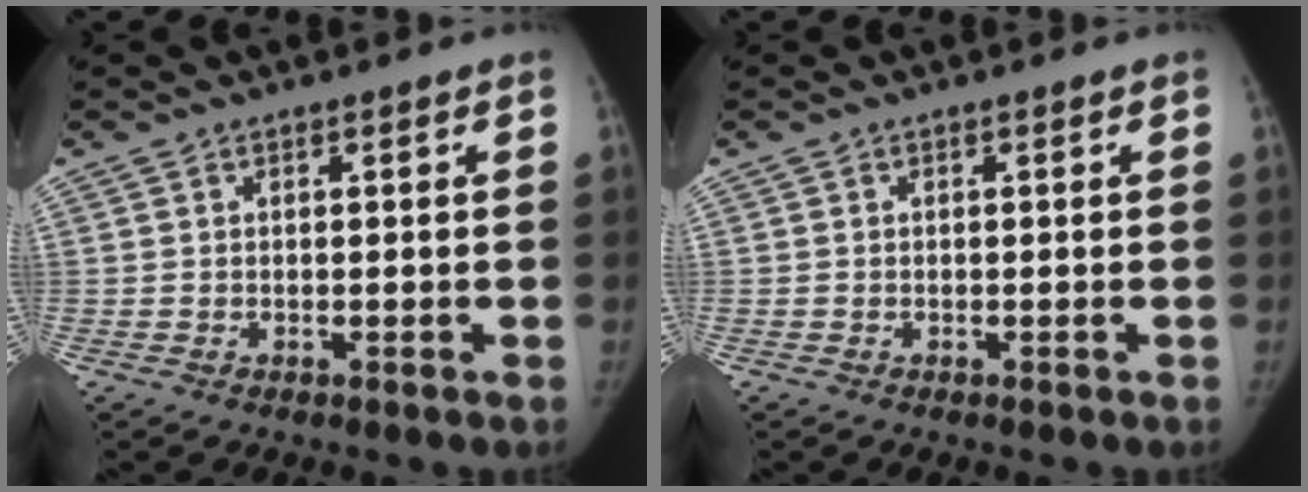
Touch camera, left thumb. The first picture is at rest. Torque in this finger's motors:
{"motor_torque": [0.01, 0.01, 0.19, -0.19, 0.00]}